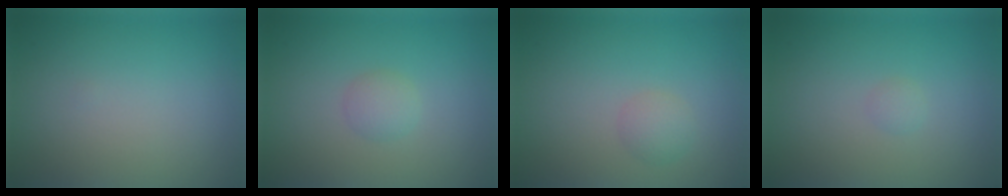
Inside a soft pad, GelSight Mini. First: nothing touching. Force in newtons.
{"total": 1.4, "press": 1.4, "slide": 0.0}
{"total": 1.5, "press": 1.5, "slide": 0.1}
{"total": 0.6, "press": 0.6, "slide": 0.0}